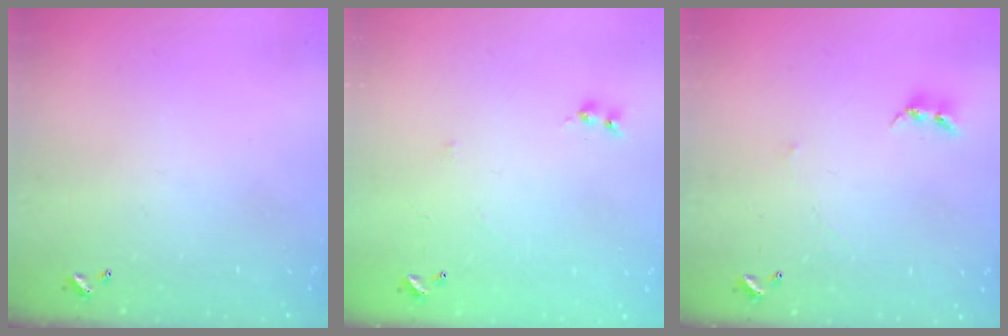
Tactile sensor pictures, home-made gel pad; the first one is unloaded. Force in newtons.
{"total": 5.9, "press": 5.9, "slide": 0.7}
{"total": 2.4, "press": 2.4, "slide": 0.4}